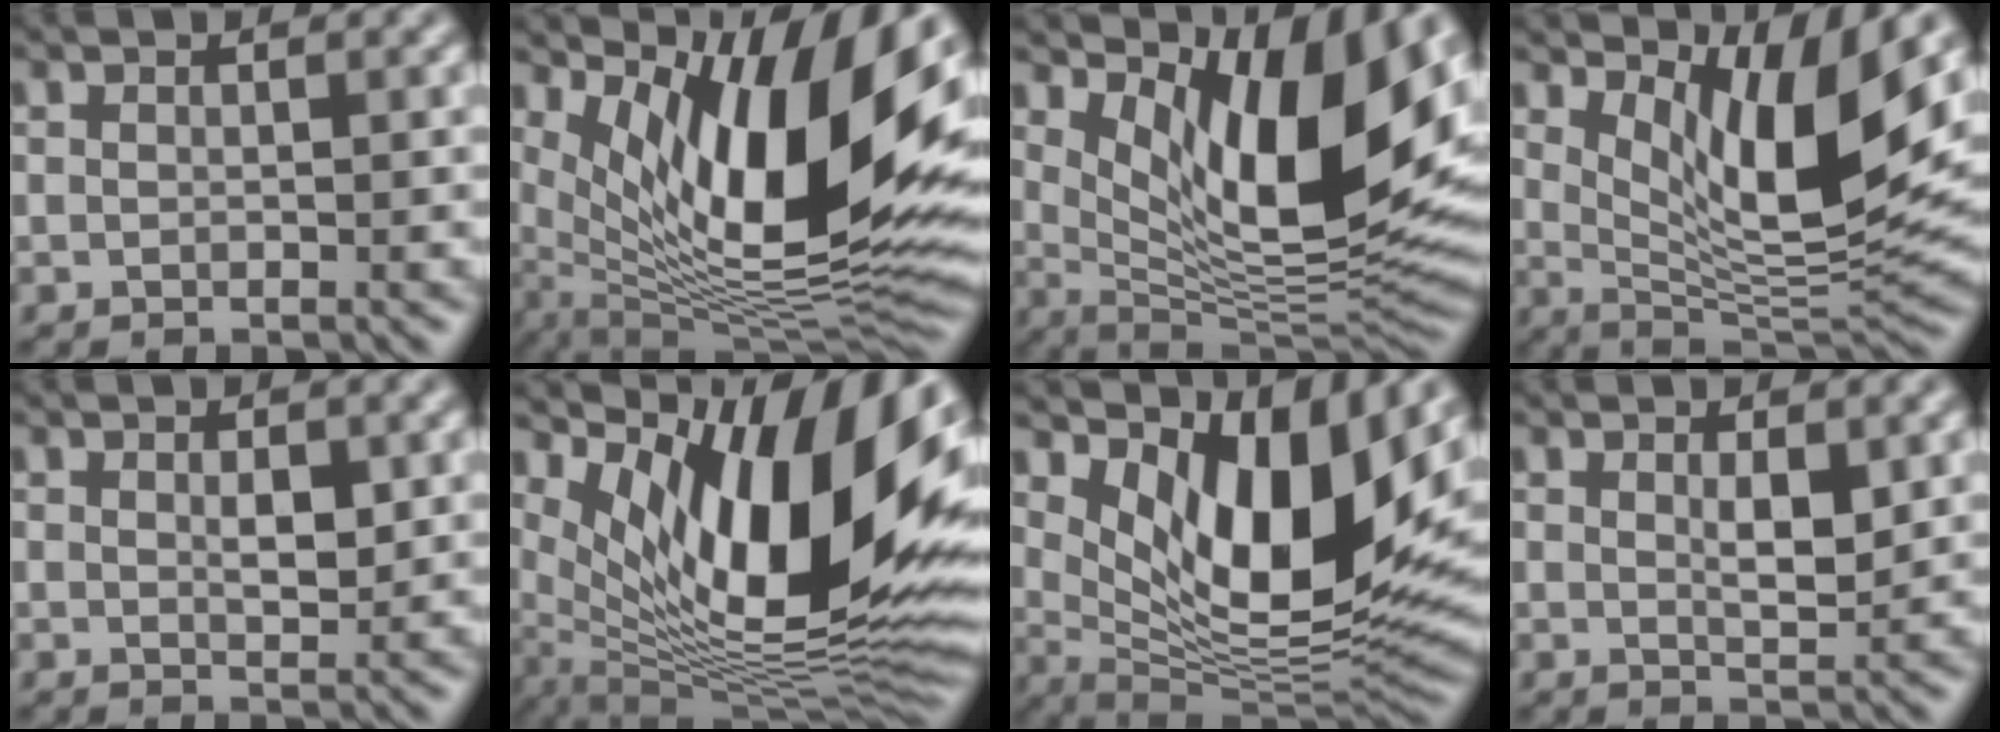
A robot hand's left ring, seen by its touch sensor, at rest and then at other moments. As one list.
[{"total": 14.0, "force": [5.1, 4.7, 12.2], "torque": [-0.212, -0.007, 0.093]}, {"total": 13.7, "force": [4.9, 4.8, 11.8], "torque": [-0.176, -0.010, 0.092]}, {"total": 9.5, "force": [4.1, 2.6, 8.1], "torque": [-0.129, -0.022, 0.078]}, {"total": 1.7, "force": [0.4, 0.8, 1.5], "torque": [-0.026, -0.003, 0.010]}, {"total": 15.6, "force": [5.4, 5.7, 13.5], "torque": [-0.220, -0.009, 0.087]}, {"total": 11.8, "force": [4.2, 4.7, 10.0], "torque": [-0.156, -0.024, 0.085]}, {"total": 2.1, "force": [0.7, 0.6, 1.9], "torque": [-0.034, -0.006, 0.015]}]